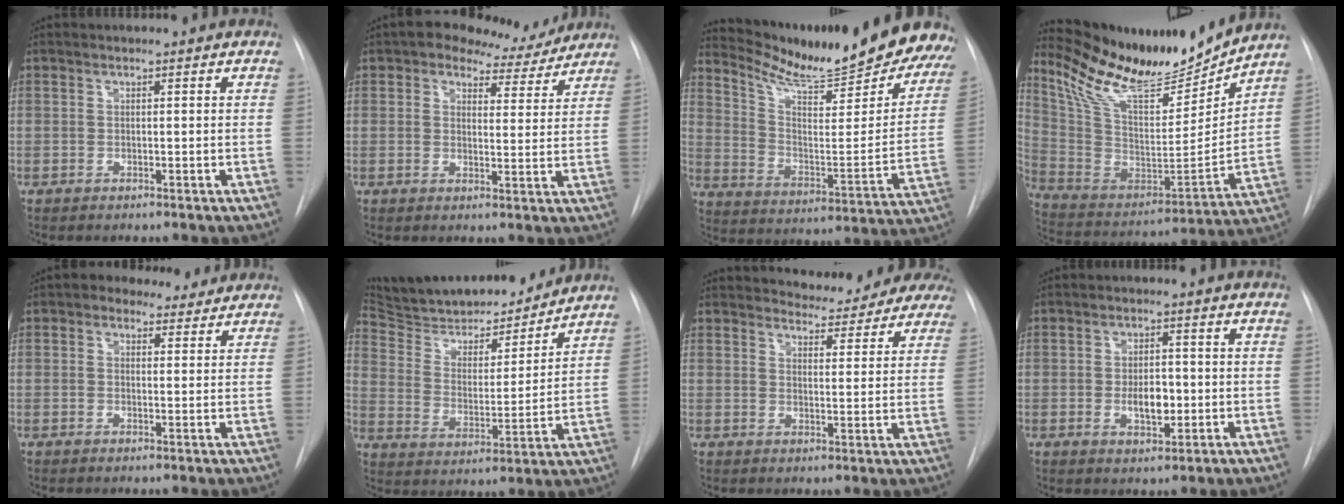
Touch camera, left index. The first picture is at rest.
{"total": 7.1, "force": [6.0, 3.3, 1.8], "torque": [-0.014, 0.005, 0.073]}
{"total": 25.2, "force": [22.7, 2.6, 10.6], "torque": [-0.169, -0.088, 0.314]}
{"total": 20.2, "force": [18.6, 2.6, 7.5], "torque": [-0.152, -0.040, 0.316]}
{"total": 5.3, "force": [4.2, 2.9, 1.4], "torque": [-0.013, 0.011, 0.054]}
{"total": 20.2, "force": [18.4, 4.6, 6.9], "torque": [-0.121, -0.006, 0.287]}
{"total": 11.0, "force": [10.6, 2.8, 1.1], "torque": [0.005, -0.020, 0.113]}
{"total": 4.7, "force": [-0.8, 2.3, 4.0], "torque": [-0.063, -0.001, -0.008]}